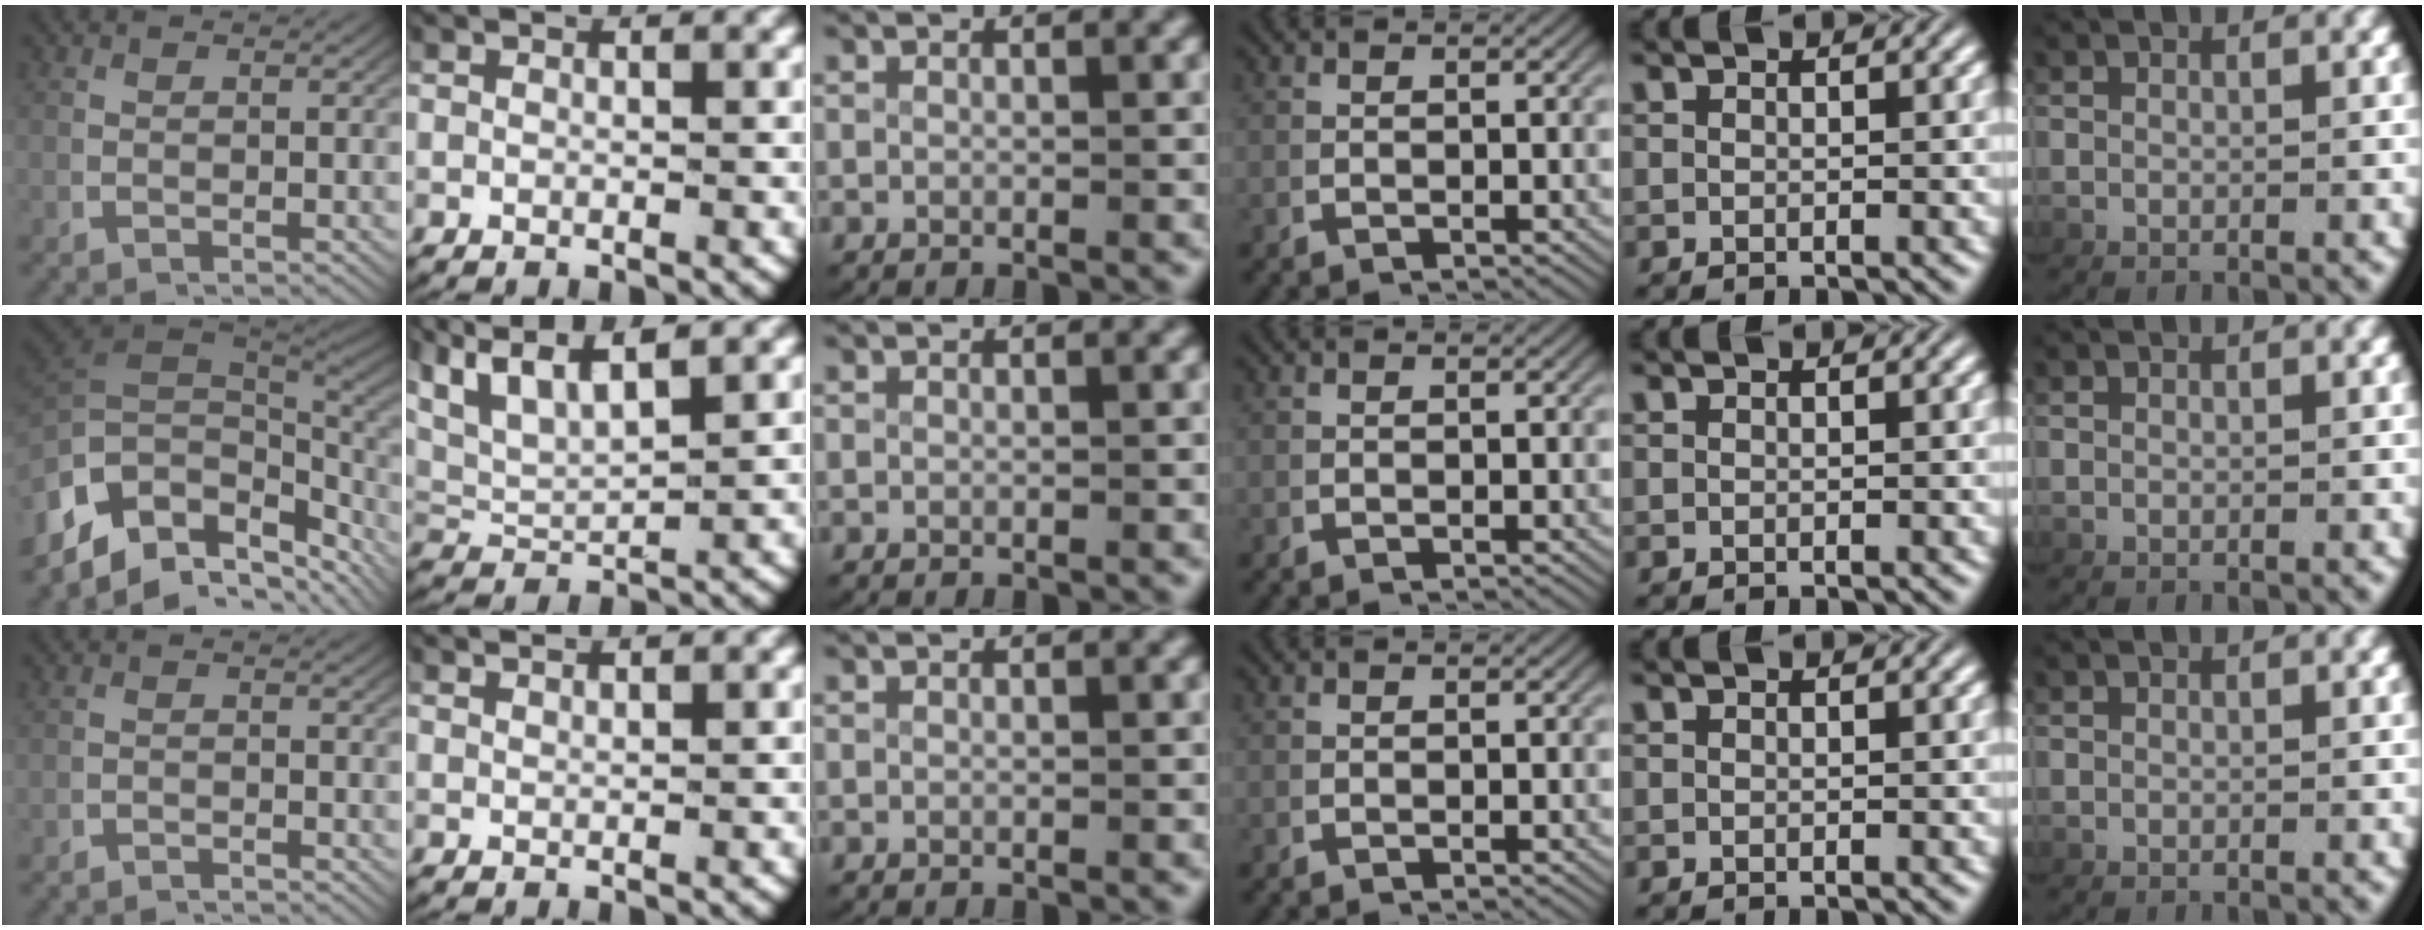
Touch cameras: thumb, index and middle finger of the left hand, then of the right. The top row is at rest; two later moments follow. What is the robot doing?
{"motion": "lift_and_place", "object": "coat"}